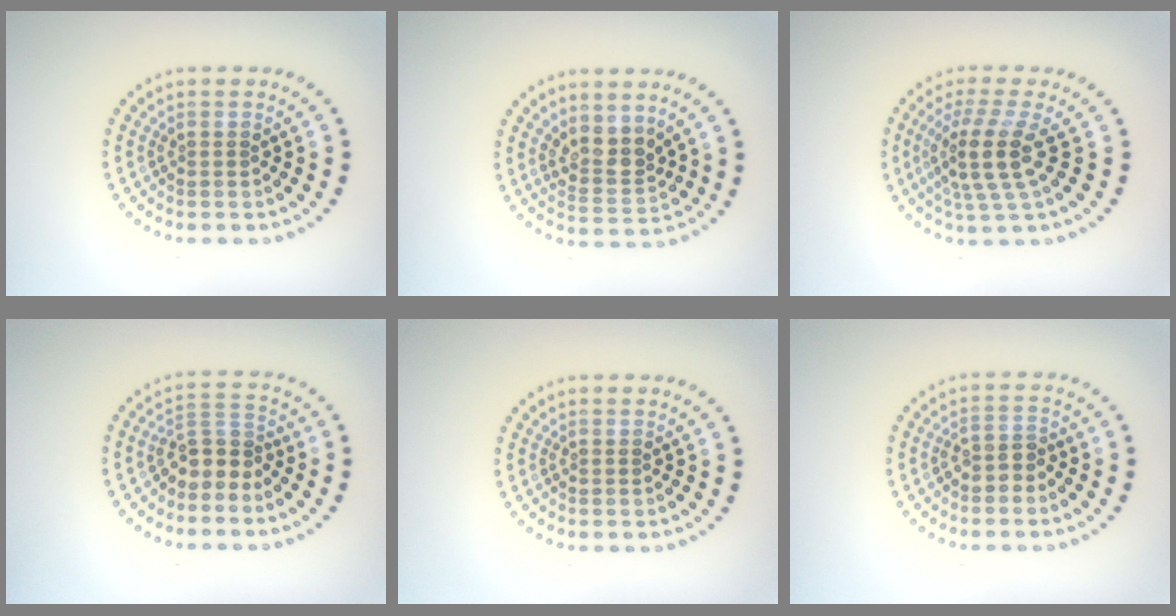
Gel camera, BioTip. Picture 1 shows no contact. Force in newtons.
{"total": 2.9, "press": 2.3, "slide": 1.8}
{"total": 4.3, "press": 3.3, "slide": 2.8}
{"total": 2.7, "press": 2.0, "slide": 1.7}
{"total": 0.0}
{"total": 1.8, "press": 1.6, "slide": 0.9}